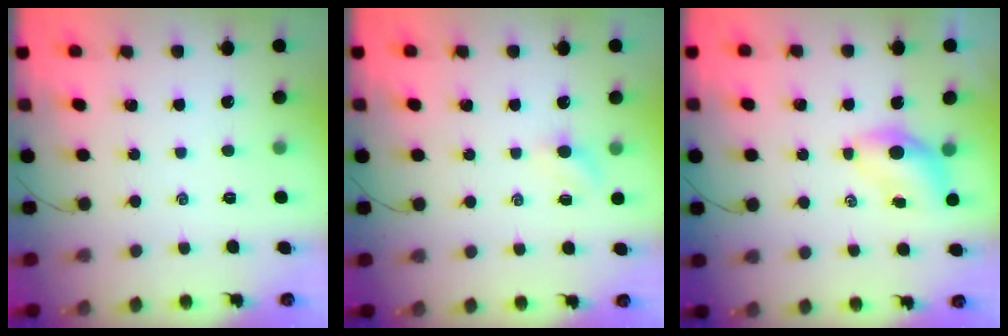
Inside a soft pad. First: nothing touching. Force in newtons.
{"total": 3.5, "press": 3.3, "slide": 1.1}
{"total": 4.9, "press": 4.8, "slide": 0.7}